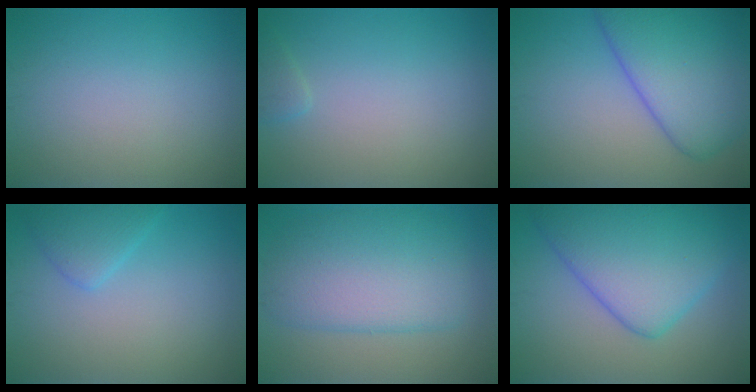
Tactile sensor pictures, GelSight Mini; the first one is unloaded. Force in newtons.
{"total": 0.9, "press": 0.9, "slide": 0.1}
{"total": 9.0, "press": 9.0, "slide": 0.6}
{"total": 2.3, "press": 2.3, "slide": 0.1}
{"total": 7.0, "press": 7.0, "slide": 0.3}
{"total": 9.4, "press": 9.4, "slide": 0.2}